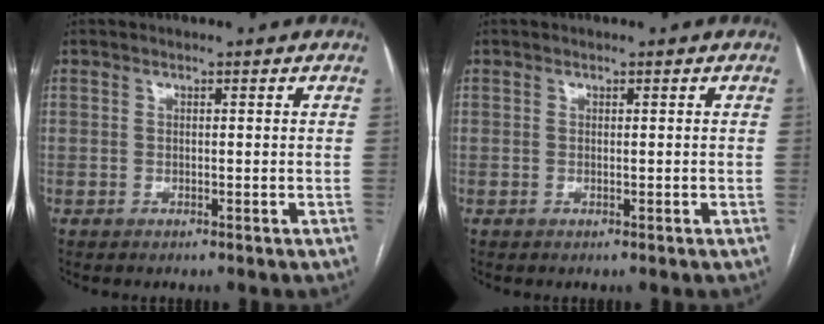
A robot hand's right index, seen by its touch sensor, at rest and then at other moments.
{"total": 0.0}